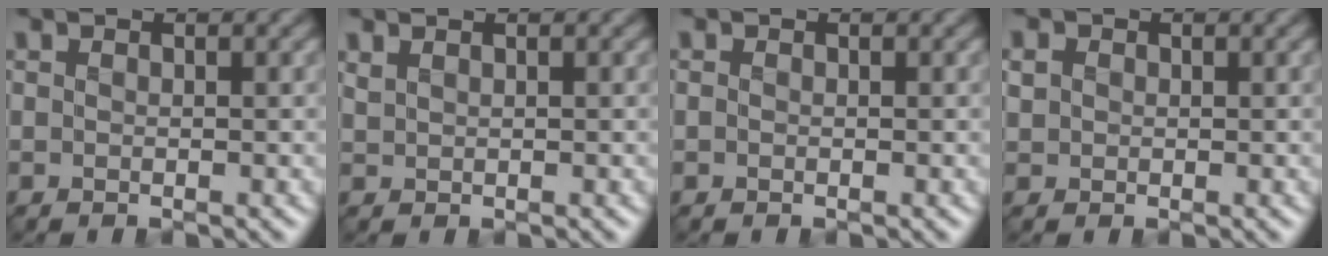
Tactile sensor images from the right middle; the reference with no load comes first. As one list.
[{"total": 0.8, "force": [0.7, 0.2, 0.2], "torque": [-0.010, 0.000, 0.018]}, {"total": 0.0}, {"total": 1.3, "force": [0.2, 1.2, 0.3], "torque": [-0.008, -0.001, 0.003]}]